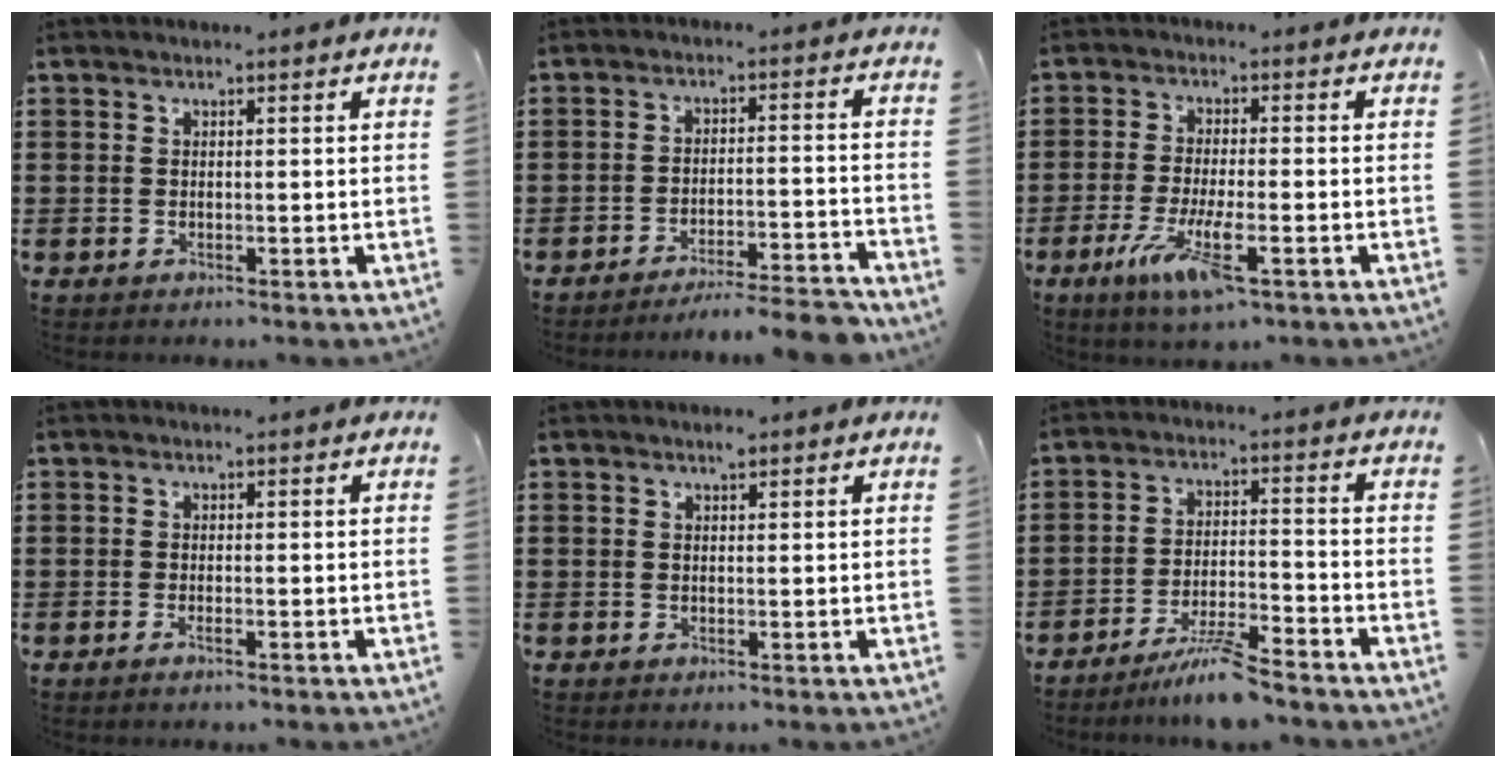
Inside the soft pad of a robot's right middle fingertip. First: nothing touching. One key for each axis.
{"total": 5.1, "fx": -4.7, "fy": -0.2, "fz": 1.8, "tx": -0.031, "ty": -0.011, "tz": -0.091}
{"total": 7.8, "fx": -3.4, "fy": 1.7, "fz": 6.8, "tx": -0.140, "ty": -0.012, "tz": -0.063}
{"total": 0.9, "fx": -0.4, "fy": 0.1, "fz": 0.7, "tx": -0.014, "ty": -0.003, "tz": -0.007}
{"total": 1.0, "fx": 0.7, "fy": 0.5, "fz": 0.5, "tx": -0.012, "ty": 0.004, "tz": 0.012}
{"total": 6.2, "fx": -5.6, "fy": 0.1, "fz": 2.8, "tx": -0.065, "ty": -0.013, "tz": -0.108}